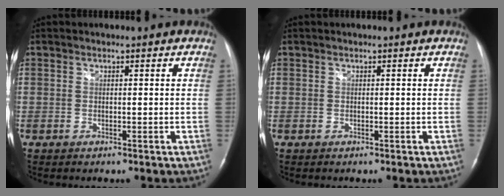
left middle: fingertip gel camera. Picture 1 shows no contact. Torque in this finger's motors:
{"motor_torque": [0.03, -0.18, -0.08, -0.01]}